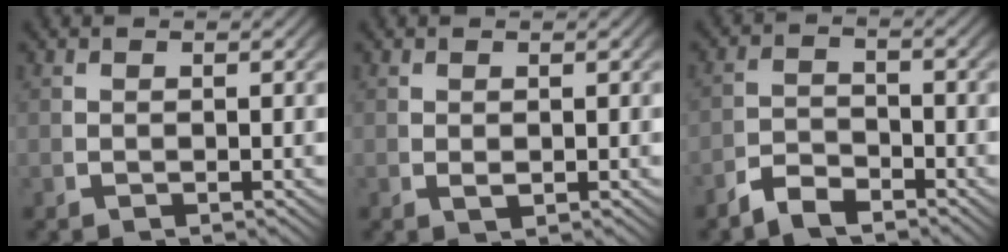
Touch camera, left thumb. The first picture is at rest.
{"total": 1.1, "force": [0.3, 0.7, 0.7], "torque": [-0.019, -0.006, 0.012]}
{"total": 2.8, "force": [-2.6, 1.0, 0.5], "torque": [0.002, -0.004, -0.051]}